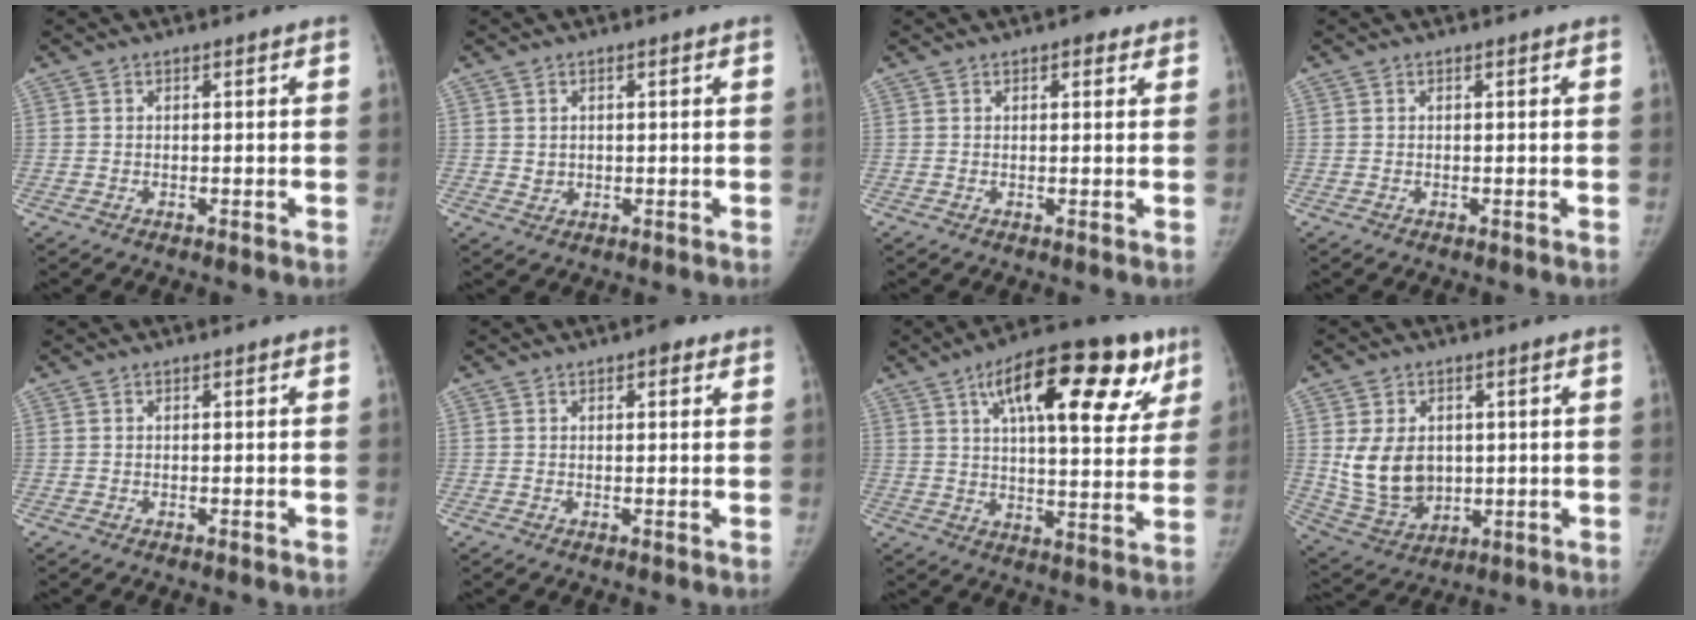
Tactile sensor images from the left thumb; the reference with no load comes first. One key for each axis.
{"total": 1.7, "fx": 0.2, "fy": 1.5, "fz": 0.6, "tx": -0.005, "ty": -0.003, "tz": 0.010}
{"total": 2.6, "fx": 1.5, "fy": 1.2, "fz": 1.7, "tx": -0.014, "ty": -0.003, "tz": 0.016}
{"total": 0.0}
{"total": 0.0}
{"total": 2.5, "fx": 1.3, "fy": 1.1, "fz": 1.9, "tx": -0.017, "ty": -0.001, "tz": 0.013}
{"total": 23.5, "fx": 11.2, "fy": 9.0, "fz": 18.6, "tx": -0.234, "ty": -0.005, "tz": 0.163}
{"total": 11.6, "fx": 1.2, "fy": 8.9, "fz": 7.4, "tx": -0.102, "ty": -0.014, "tz": 0.048}